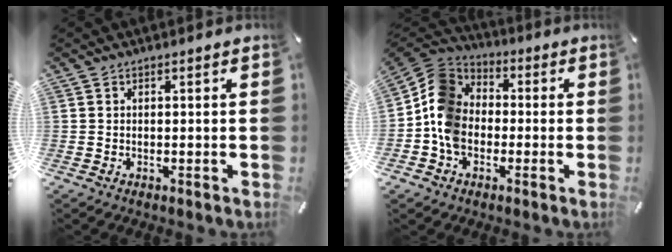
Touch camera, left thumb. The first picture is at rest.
{"total": 11.1, "force": [-3.0, 9.3, 5.3], "torque": [-0.123, 0.039, -0.056]}